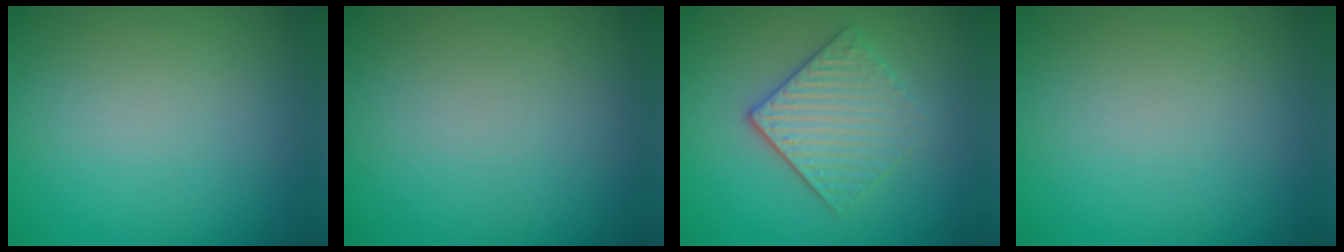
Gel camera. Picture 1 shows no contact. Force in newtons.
{"total": 0.0}
{"total": 3.8, "press": 3.2, "slide": 2.1}
{"total": 0.0}